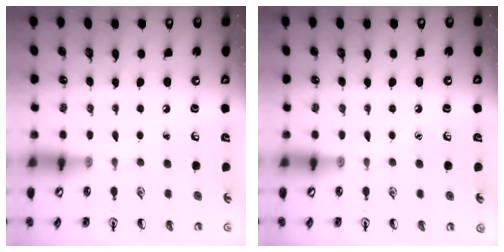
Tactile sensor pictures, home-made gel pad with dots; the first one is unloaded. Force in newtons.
{"total": 0.0}